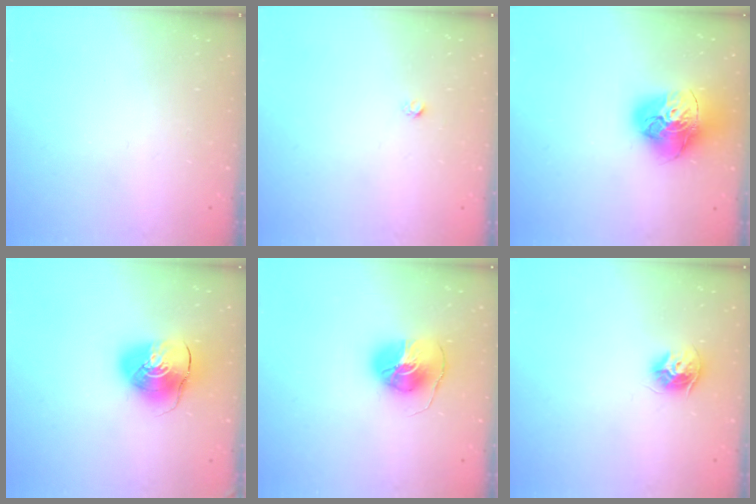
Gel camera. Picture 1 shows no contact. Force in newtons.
{"total": 1.6, "press": 1.5, "slide": 0.1}
{"total": 17.4, "press": 17.3, "slide": 1.8}
{"total": 11.3, "press": 11.2, "slide": 1.4}
{"total": 8.7, "press": 8.7, "slide": 0.7}
{"total": 8.5, "press": 8.5, "slide": 0.4}